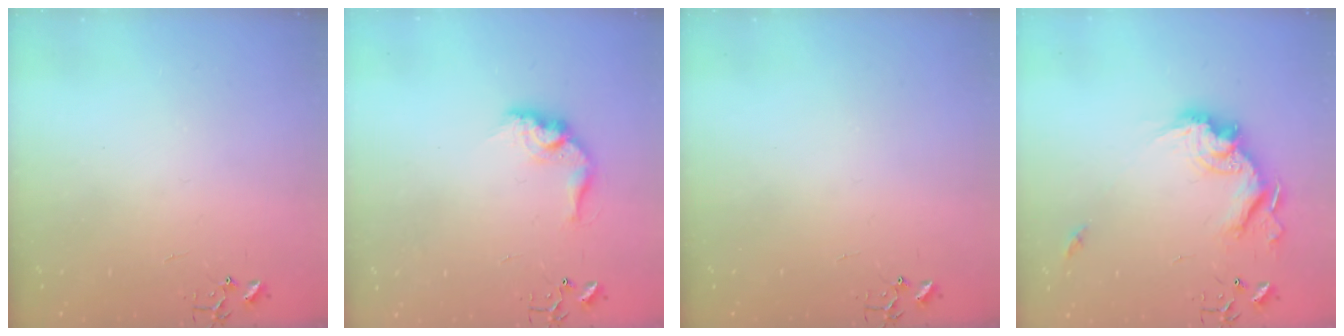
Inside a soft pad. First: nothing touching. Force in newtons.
{"total": 12.4, "press": 12.4, "slide": 0.6}
{"total": 0.0}
{"total": 17.8, "press": 17.7, "slide": 2.1}